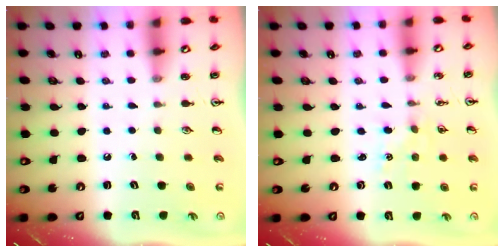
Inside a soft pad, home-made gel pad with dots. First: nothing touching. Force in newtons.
{"total": 0.8, "press": 0.8, "slide": 0.1}